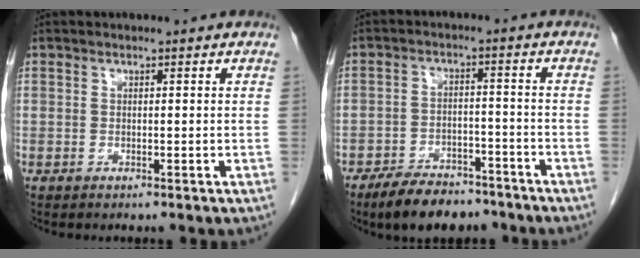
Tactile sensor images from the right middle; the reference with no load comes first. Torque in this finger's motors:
{"motor_torque": [1.02, -1.06, 0.10, 0.03]}